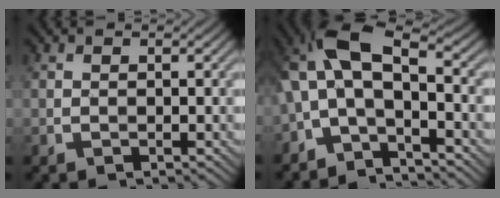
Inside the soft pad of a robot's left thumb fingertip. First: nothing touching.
{"total": 8.1, "force": [-1.0, 4.0, 6.9], "torque": [-0.148, 0.021, -0.034]}